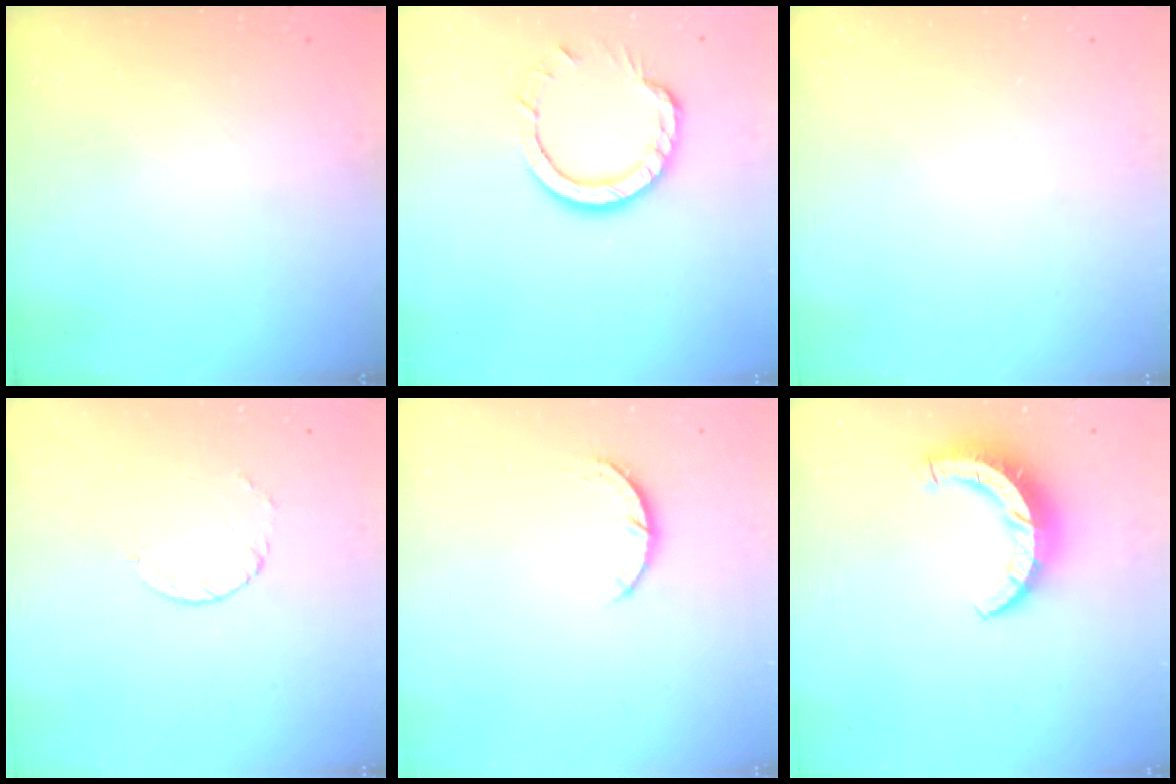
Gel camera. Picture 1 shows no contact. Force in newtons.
{"total": 10.8, "press": 10.7, "slide": 1.3}
{"total": 0.0}
{"total": 2.4, "press": 2.4, "slide": 0.3}
{"total": 3.7, "press": 3.7, "slide": 0.4}
{"total": 9.0, "press": 8.9, "slide": 1.0}